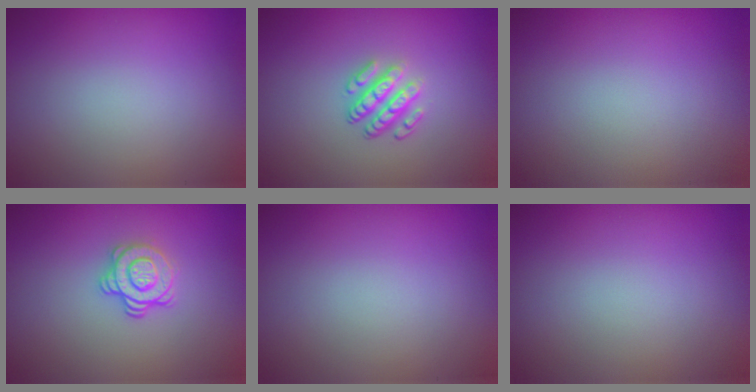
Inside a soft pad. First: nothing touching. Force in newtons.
{"total": 3.5, "press": 2.6, "slide": 2.3}
{"total": 0.0}
{"total": 2.9, "press": 2.5, "slide": 1.3}
{"total": 0.0}
{"total": 0.0}